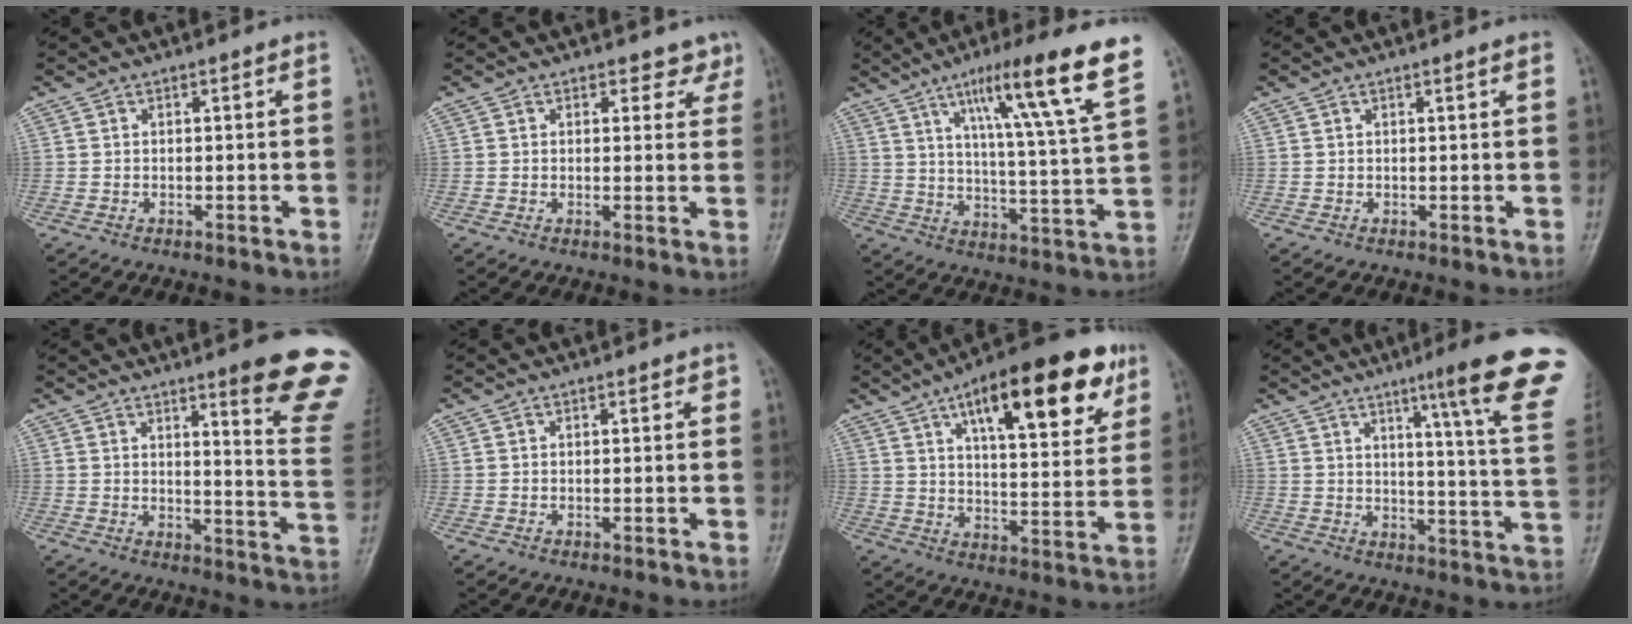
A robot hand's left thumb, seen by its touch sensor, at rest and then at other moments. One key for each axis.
{"total": 3.3, "fx": 2.5, "fy": 2.1, "fz": 0.5, "tx": 0.023, "ty": -0.015, "tz": 0.020}
{"total": 17.6, "fx": 10.1, "fy": 0.8, "fz": 14.4, "tx": -0.210, "ty": -0.041, "tz": 0.151}
{"total": 1.1, "fx": 0.8, "fy": 0.0, "fz": 0.8, "tx": -0.008, "ty": 0.002, "tz": 0.010}
{"total": 16.0, "fx": 10.7, "fy": 1.5, "fz": 11.7, "tx": -0.113, "ty": -0.078, "tz": 0.129}
{"total": 0.8, "fx": 0.5, "fy": 0.5, "fz": 0.5, "tx": -0.001, "ty": -0.001, "tz": 0.002}
{"total": 22.2, "fx": 11.7, "fy": 7.9, "fz": 17.2, "tx": -0.216, "ty": -0.027, "tz": 0.172}
{"total": 19.7, "fx": 12.2, "fy": 0.5, "fz": 15.5, "tx": -0.182, "ty": -0.069, "tz": 0.148}